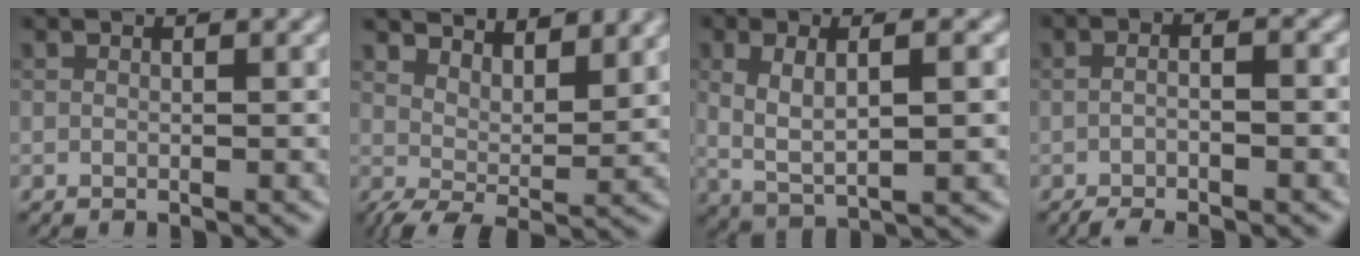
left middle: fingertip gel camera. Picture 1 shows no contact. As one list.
[{"total": 5.9, "force": [4.6, 1.7, 3.2], "torque": [-0.058, 0.000, 0.072]}, {"total": 5.5, "force": [0.6, 1.8, 5.1], "torque": [-0.095, 0.002, 0.012]}, {"total": 3.4, "force": [-1.7, 0.7, 2.8], "torque": [-0.050, -0.002, -0.028]}]